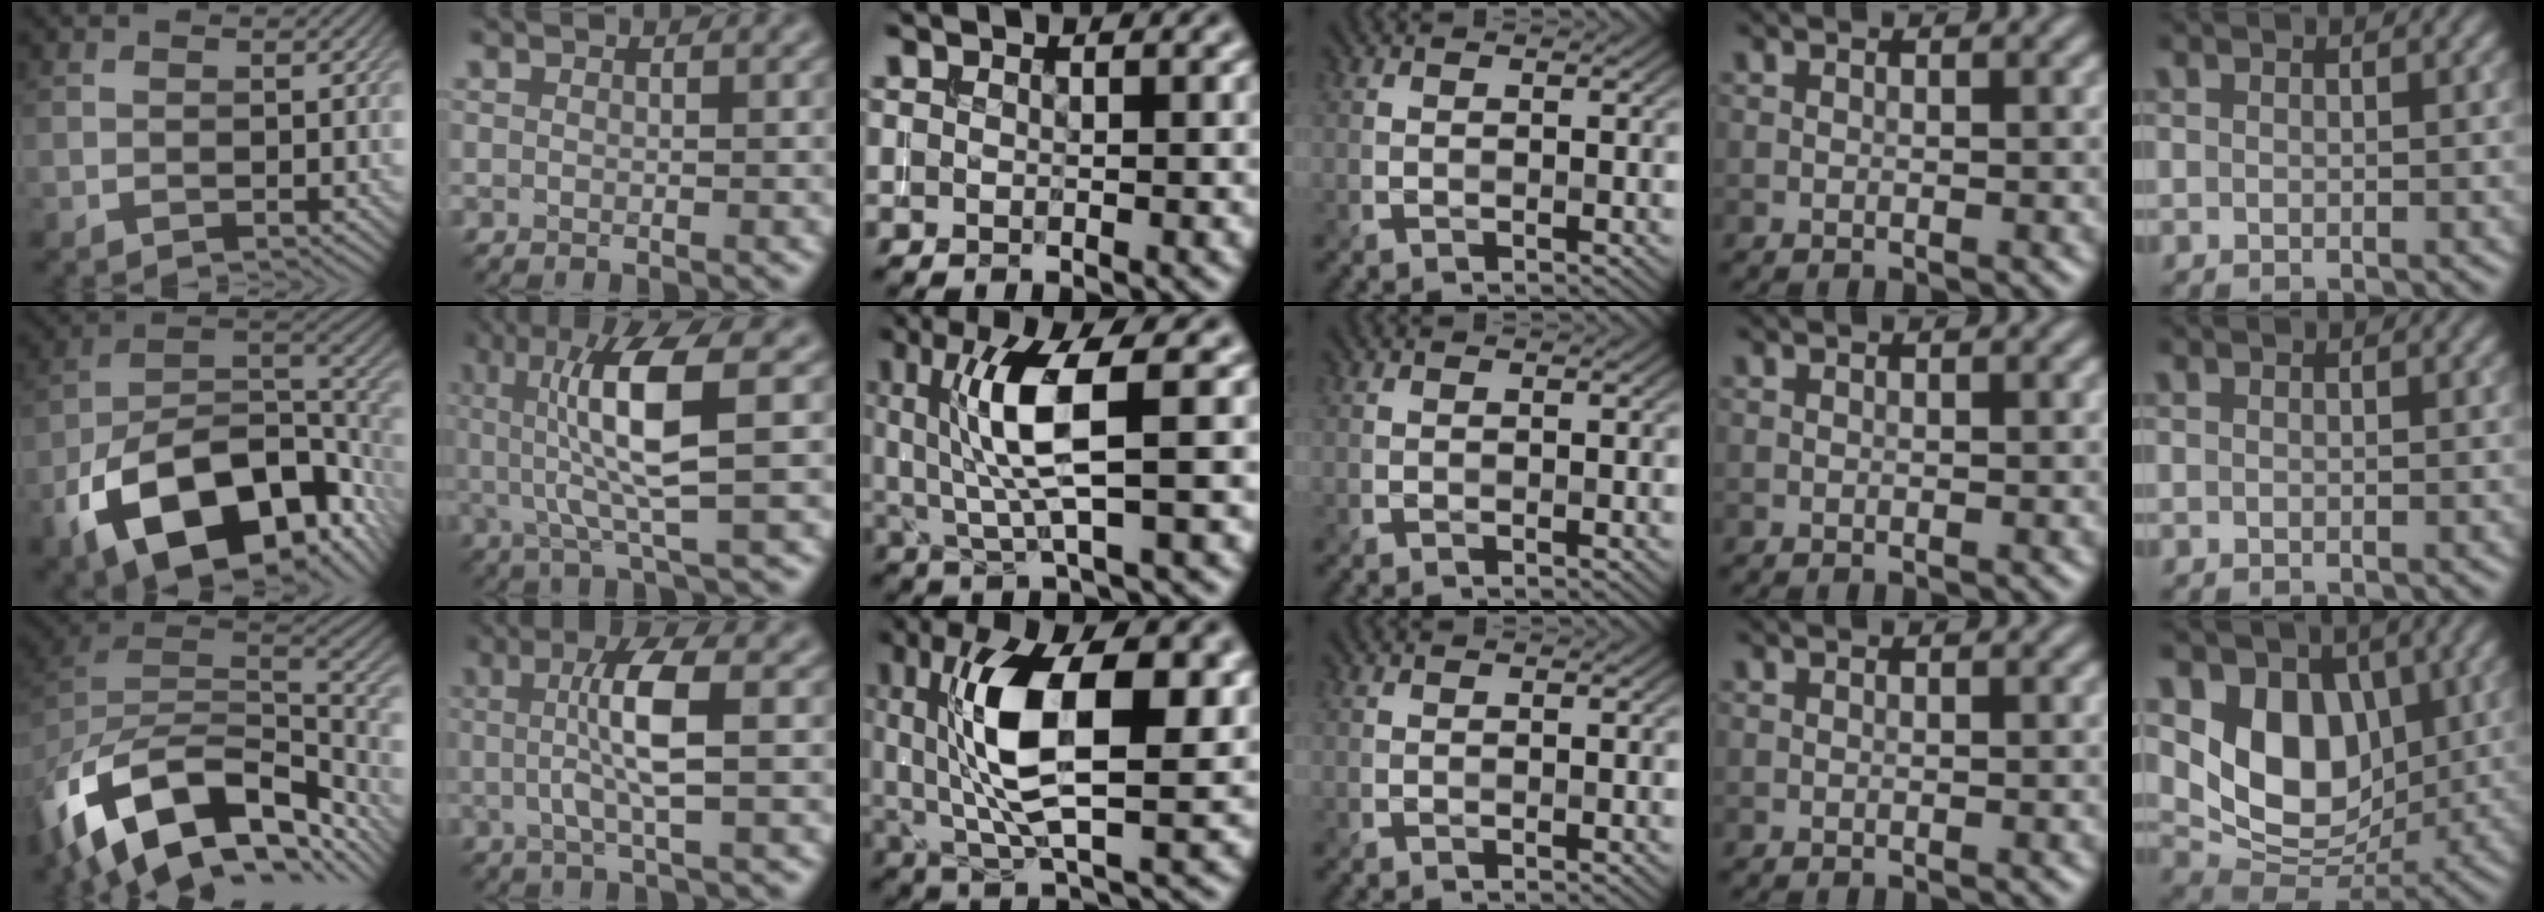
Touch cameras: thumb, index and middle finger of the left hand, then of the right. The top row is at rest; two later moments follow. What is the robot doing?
{"motion": "insert", "object": "drawer"}